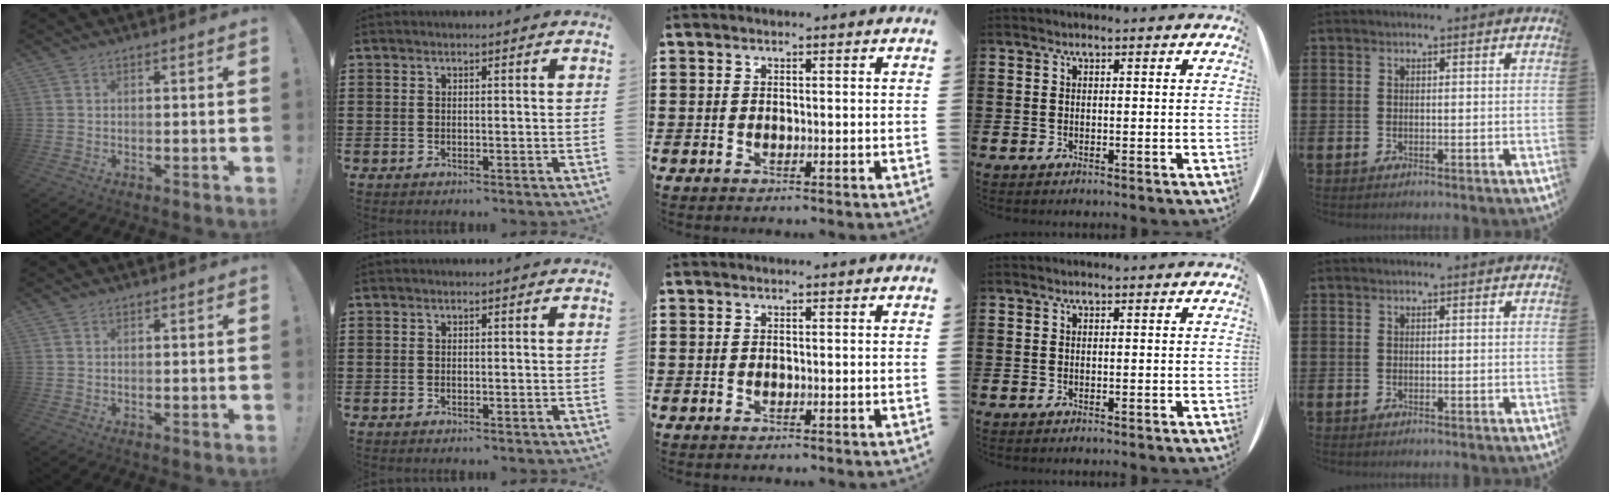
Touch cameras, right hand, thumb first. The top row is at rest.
{}